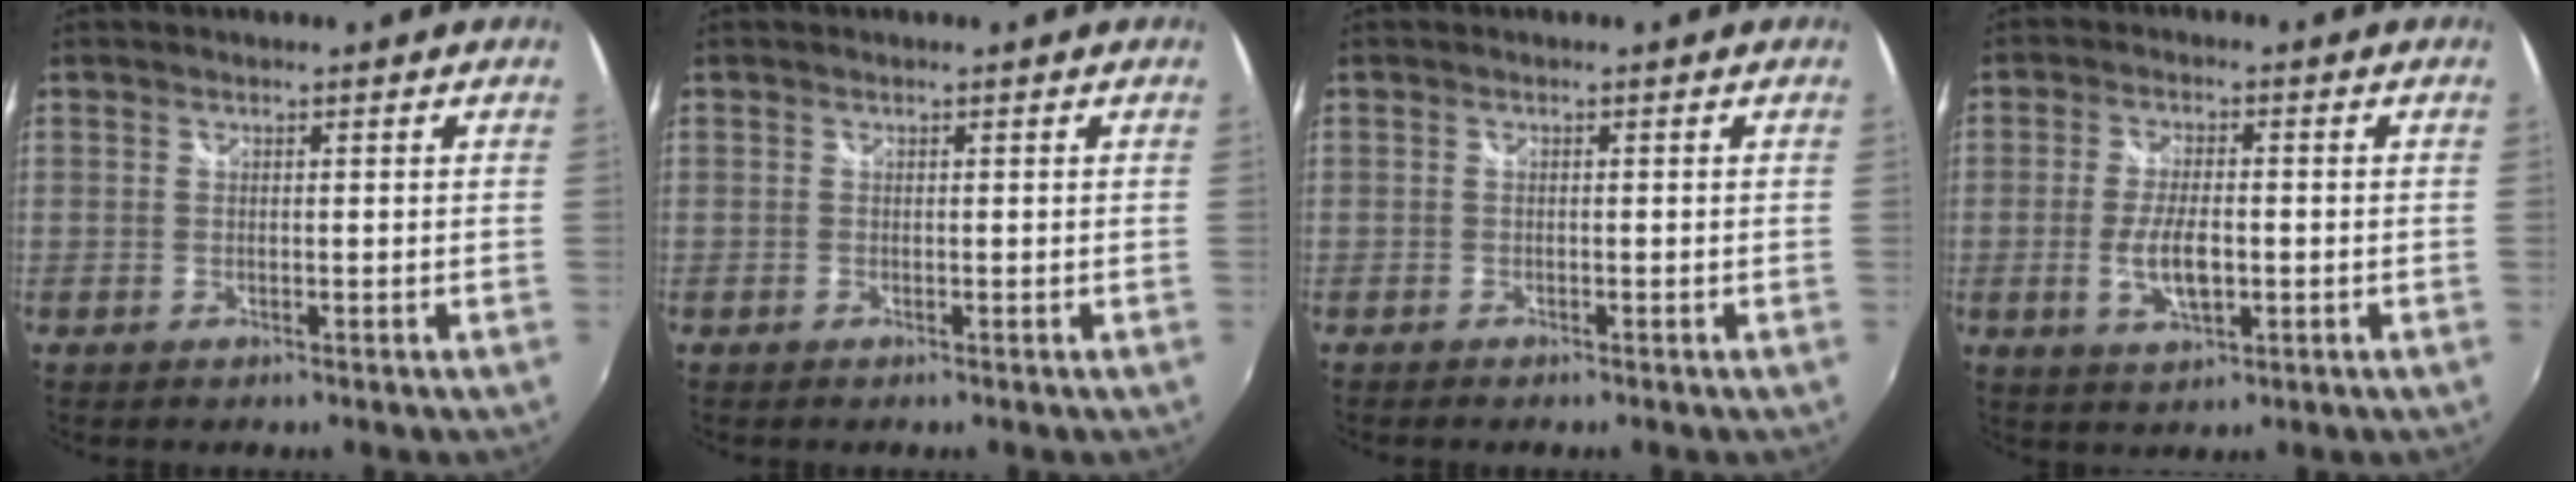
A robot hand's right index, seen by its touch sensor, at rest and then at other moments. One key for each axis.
{"total": 0.0}
{"total": 0.7, "fx": -0.6, "fy": 0.2, "fz": 0.2, "tx": -0.007, "ty": -0.004, "tz": -0.014}
{"total": 6.8, "fx": -1.4, "fy": 2.7, "fz": 6.1, "tx": -0.123, "ty": -0.006, "tz": -0.024}